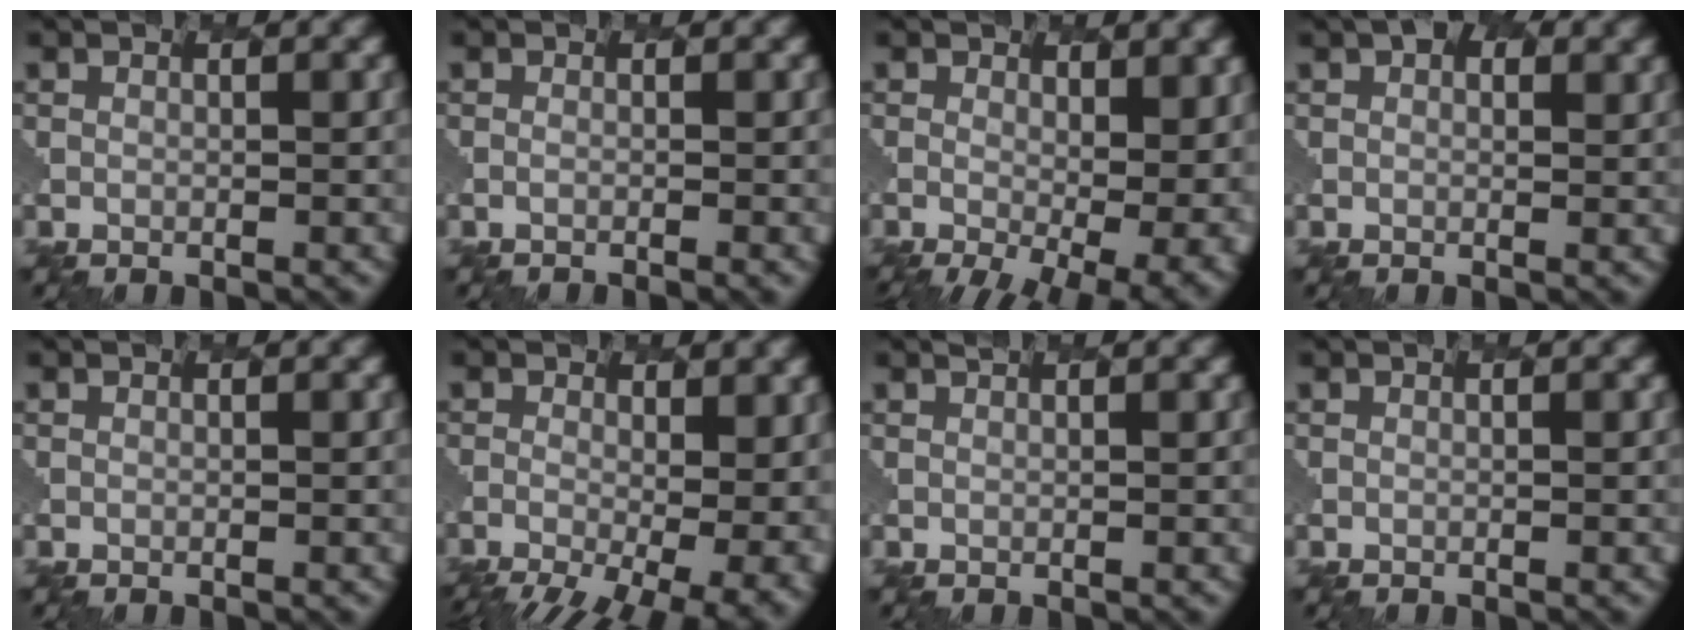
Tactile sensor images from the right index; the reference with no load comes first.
{"total": 0.7, "force": [-0.4, 0.2, 0.5], "torque": [0.000, 0.004, -0.016]}
{"total": 7.8, "force": [-1.4, 3.4, 6.9], "torque": [-0.082, -0.022, 0.001]}
{"total": 2.7, "force": [1.4, 1.7, 1.6], "torque": [0.000, 0.015, -0.004]}
{"total": 0.0}
{"total": 10.6, "force": [-3.7, 4.4, 8.9], "torque": [-0.115, -0.021, -0.033]}
{"total": 1.5, "force": [0.9, 0.7, 1.1], "torque": [-0.001, 0.013, 0.001]}
{"total": 0.0}